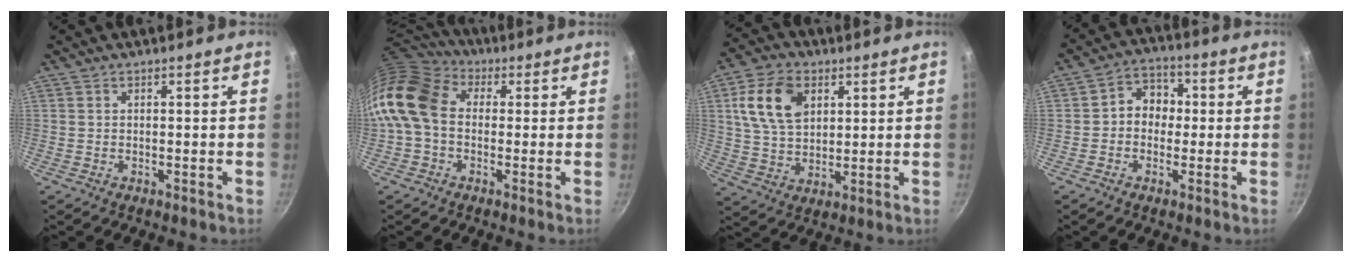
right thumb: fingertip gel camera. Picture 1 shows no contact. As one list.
[{"total": 13.8, "force": [0.4, 10.5, 9.1], "torque": [-0.161, 0.027, -0.013]}, {"total": 12.6, "force": [4.2, 8.3, 8.5], "torque": [-0.139, -0.003, 0.078]}, {"total": 7.0, "force": [0.0, 5.9, 3.9], "torque": [-0.021, 0.018, -0.014]}]